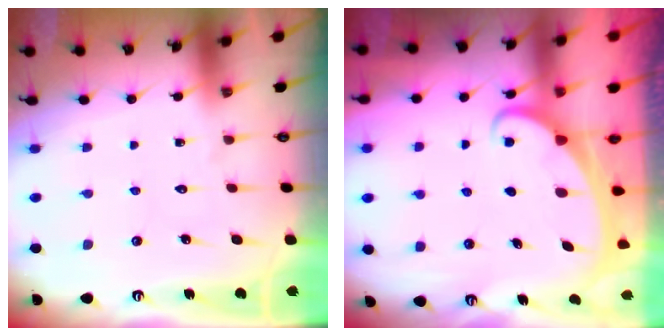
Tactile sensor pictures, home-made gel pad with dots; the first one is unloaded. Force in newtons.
{"total": 1.9, "press": 1.9, "slide": 0.1}